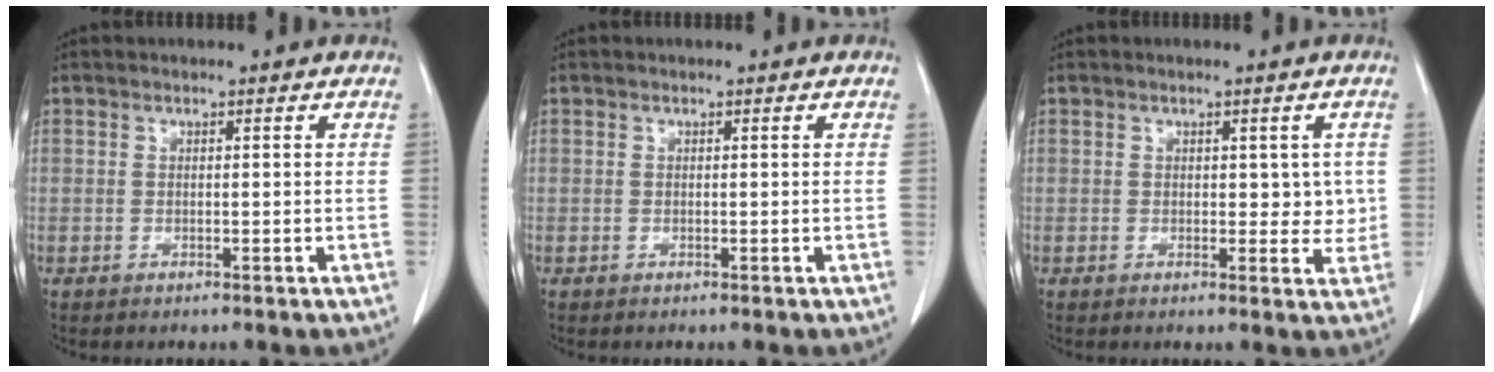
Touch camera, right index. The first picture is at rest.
{"total": 0.0}
{"total": 3.4, "force": [0.5, 2.1, 2.6], "torque": [-0.017, 0.001, 0.007]}